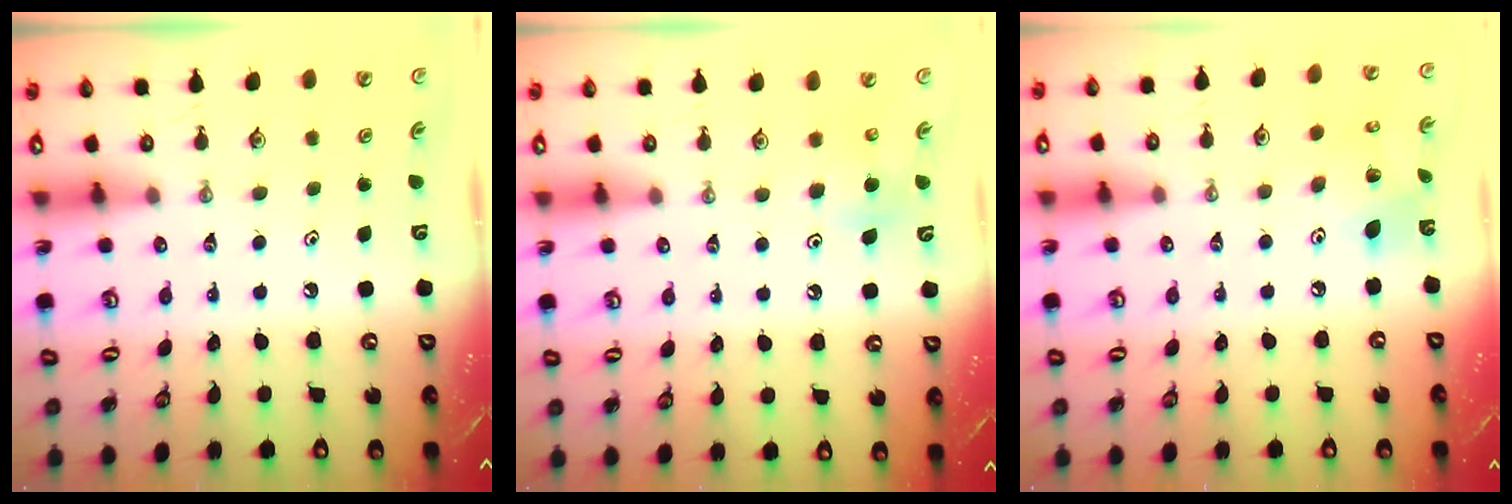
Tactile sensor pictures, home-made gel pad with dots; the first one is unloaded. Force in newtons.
{"total": 5.9, "press": 5.9, "slide": 0.6}
{"total": 10.8, "press": 10.7, "slide": 1.0}